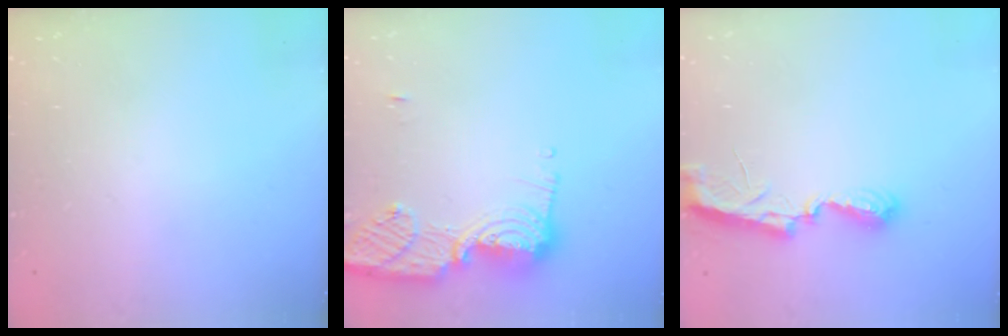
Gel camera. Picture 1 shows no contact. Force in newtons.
{"total": 12.0, "press": 12.0, "slide": 1.1}
{"total": 7.2, "press": 7.2, "slide": 0.1}